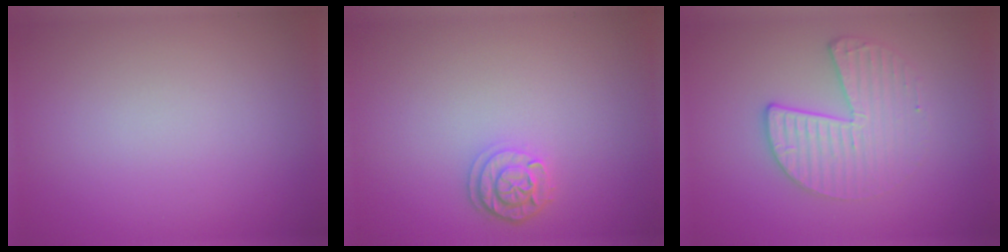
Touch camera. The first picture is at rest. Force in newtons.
{"total": 2.1, "press": 1.9, "slide": 0.9}
{"total": 3.4, "press": 2.8, "slide": 1.8}